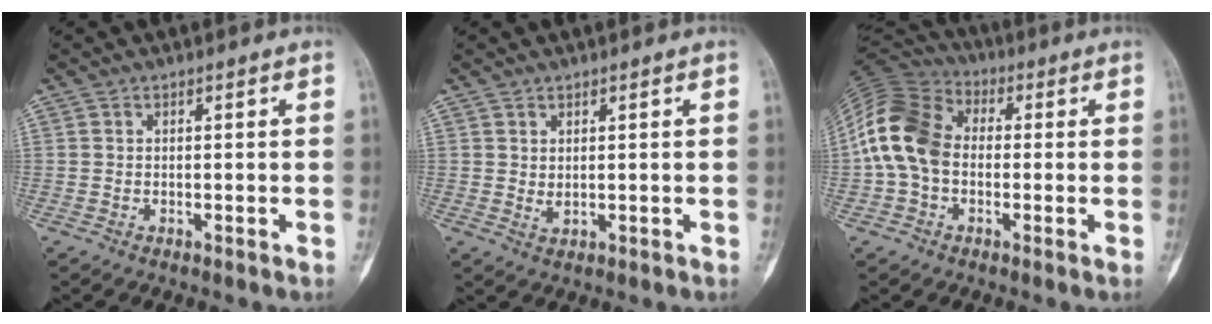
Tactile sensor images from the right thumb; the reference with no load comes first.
{"total": 1.4, "force": [0.6, 0.7, 1.1], "torque": [-0.020, -0.007, 0.017]}
{"total": 14.3, "force": [-0.6, 10.5, 9.6], "torque": [-0.189, 0.032, -0.025]}